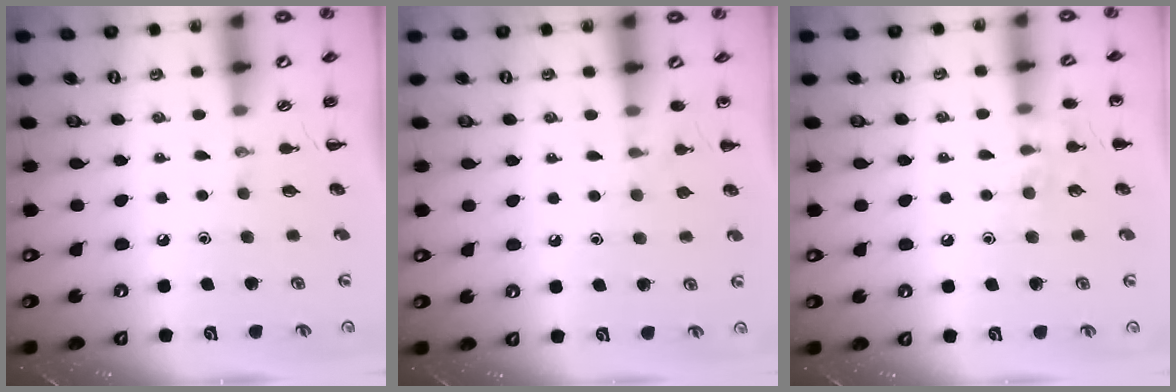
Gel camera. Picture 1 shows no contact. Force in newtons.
{"total": 6.0, "press": 5.7, "slide": 1.8}
{"total": 7.6, "press": 7.5, "slide": 1.2}